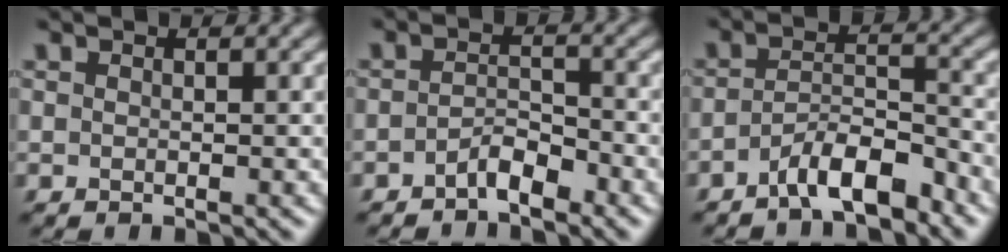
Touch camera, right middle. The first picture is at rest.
{"total": 2.1, "force": [-1.6, 0.6, 1.2], "torque": [-0.023, 0.008, -0.031]}
{"total": 4.6, "force": [-3.2, 1.2, 3.0], "torque": [-0.051, 0.007, -0.059]}